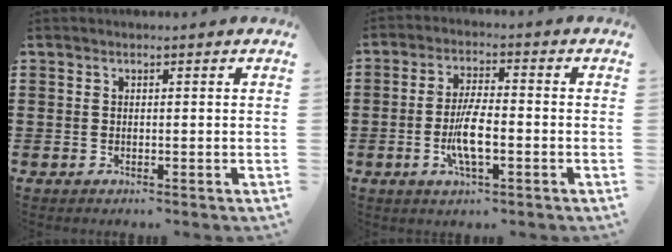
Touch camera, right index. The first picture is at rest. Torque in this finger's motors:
{"motor_torque": [1.62, 0.52, 0.64, 0.19]}